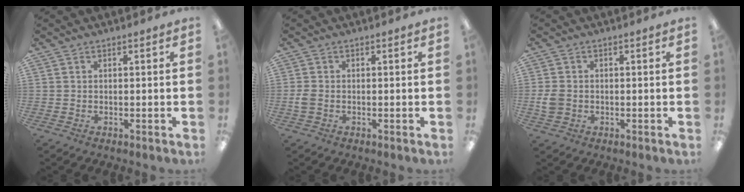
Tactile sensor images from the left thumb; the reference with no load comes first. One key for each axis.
{"total": 2.4, "fx": -0.5, "fy": 1.5, "fz": 1.8, "tx": -0.039, "ty": 0.001, "tz": -0.009}
{"total": 3.6, "fx": -0.4, "fy": 2.9, "fz": 2.0, "tx": -0.041, "ty": 0.004, "tz": -0.008}